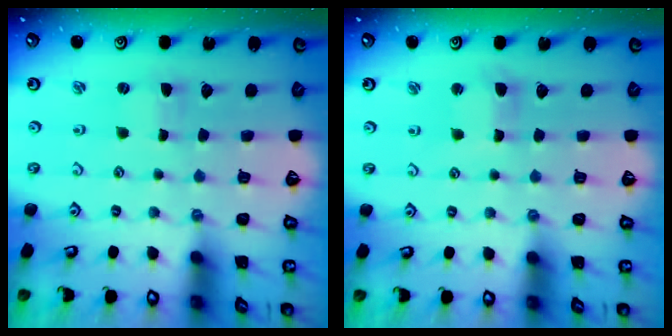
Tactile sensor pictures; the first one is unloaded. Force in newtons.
{"total": 3.3, "press": 3.2, "slide": 0.4}